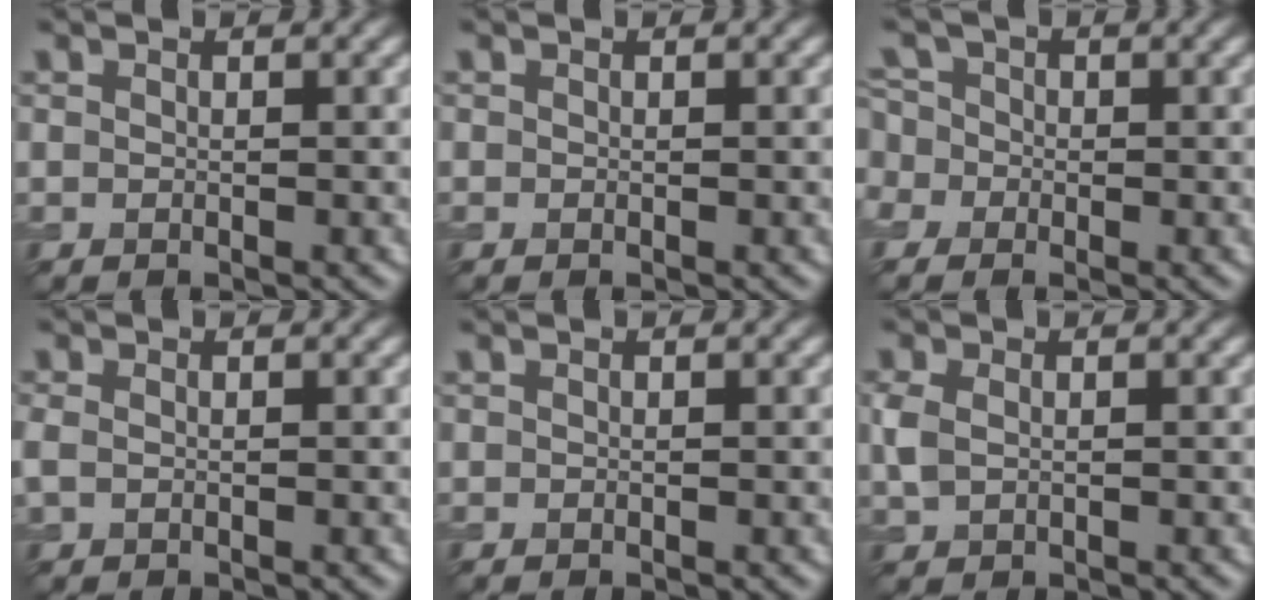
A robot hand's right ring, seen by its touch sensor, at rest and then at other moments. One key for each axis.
{"total": 0.0}
{"total": 3.6, "fx": 0.0, "fy": 3.2, "fz": 1.6, "tx": -0.037, "ty": 0.024, "tz": -0.030}
{"total": 1.2, "fx": 0.0, "fy": 0.8, "fz": 0.8, "tx": -0.022, "ty": -0.001, "tz": -0.002}
{"total": 0.0}
{"total": 2.1, "fx": 0.2, "fy": 1.6, "fz": 1.4, "tx": -0.037, "ty": 0.000, "tz": 0.005}